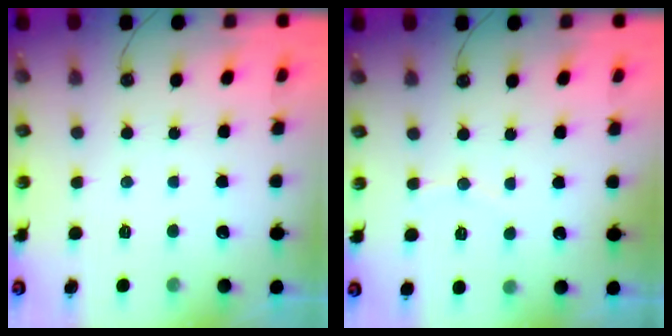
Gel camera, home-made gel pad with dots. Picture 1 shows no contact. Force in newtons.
{"total": 4.5, "press": 4.4, "slide": 0.9}